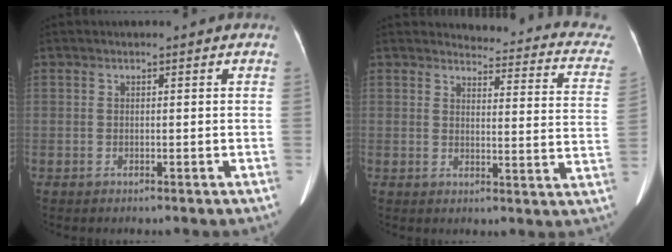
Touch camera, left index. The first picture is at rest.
{"total": 16.1, "force": [15.3, 3.3, 3.6], "torque": [-0.004, -0.075, 0.129]}